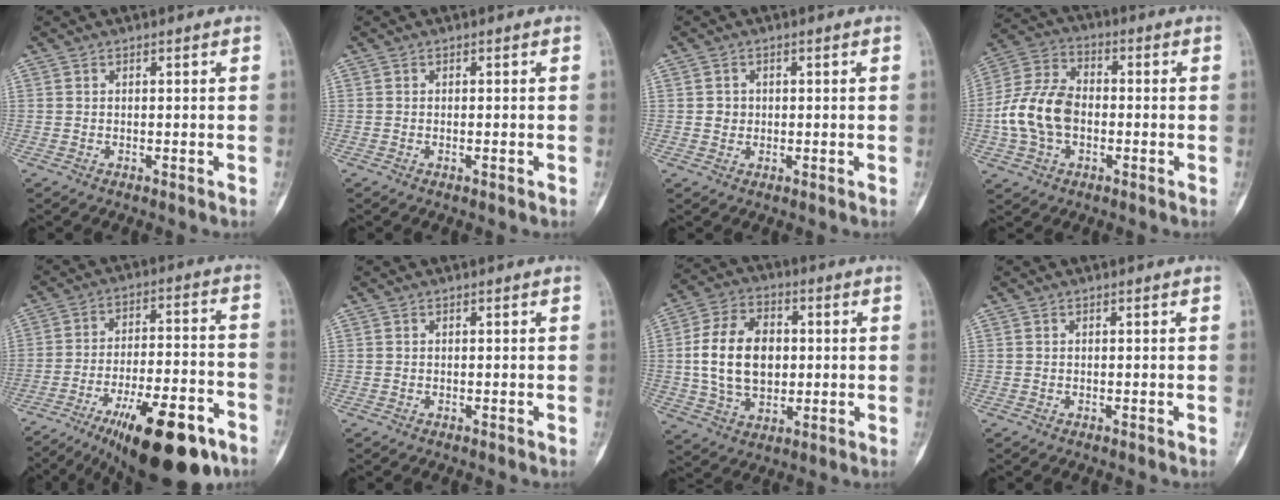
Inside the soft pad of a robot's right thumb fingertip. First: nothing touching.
{"total": 0.7, "force": [-0.3, 0.2, 0.6], "torque": [-0.008, 0.000, -0.004]}
{"total": 1.9, "force": [0.1, 1.8, 0.6], "torque": [-0.001, 0.004, 0.002]}
{"total": 12.7, "force": [-1.9, 8.7, 9.1], "torque": [-0.177, 0.031, -0.042]}
{"total": 22.1, "force": [-13.3, 7.3, 16.0], "torque": [-0.214, 0.064, -0.205]}
{"total": 0.0}
{"total": 16.2, "force": [1.0, 11.2, 11.8], "torque": [-0.192, 0.010, 0.019]}
{"total": 0.0}